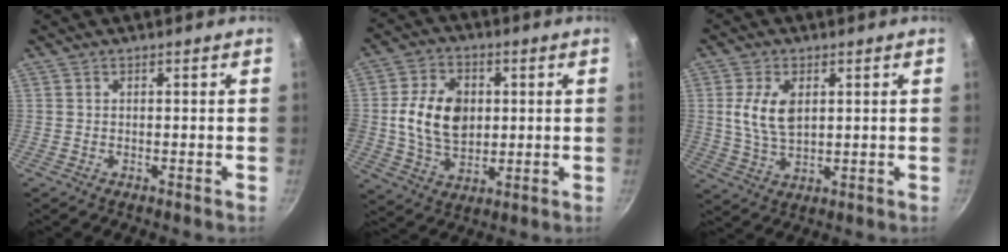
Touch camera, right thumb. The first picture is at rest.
{"total": 13.0, "force": [1.3, 9.3, 8.9], "torque": [-0.138, 0.000, 0.023]}
{"total": 8.2, "force": [1.9, 4.7, 6.5], "torque": [-0.122, -0.010, 0.038]}